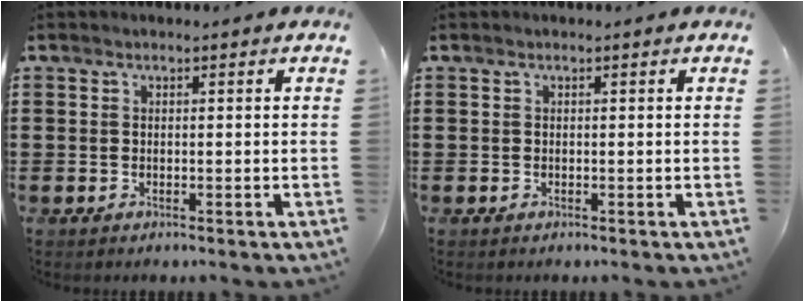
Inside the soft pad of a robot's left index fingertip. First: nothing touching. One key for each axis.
{"total": 0.0}